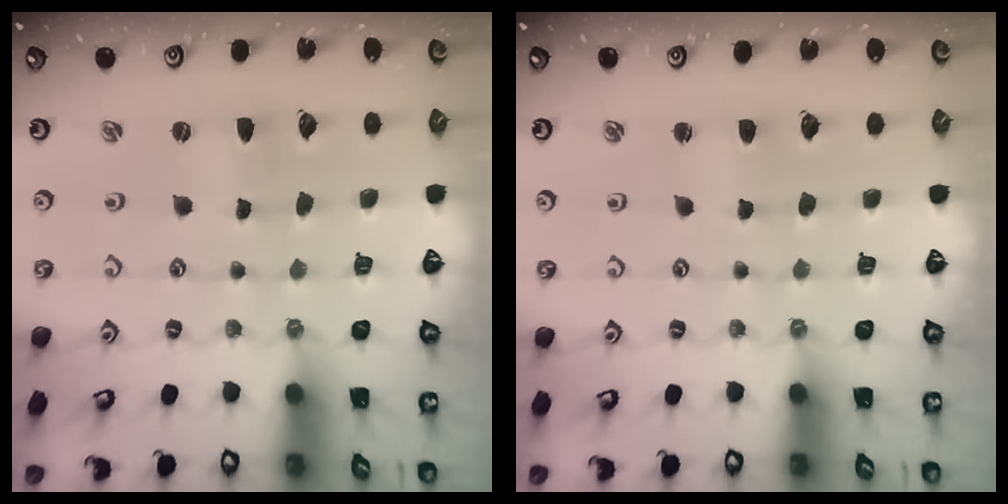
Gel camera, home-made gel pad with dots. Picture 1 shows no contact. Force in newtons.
{"total": 1.9, "press": 1.9, "slide": 0.2}